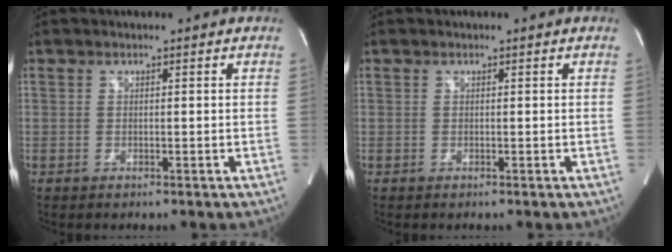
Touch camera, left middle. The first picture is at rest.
{"total": 0.0}